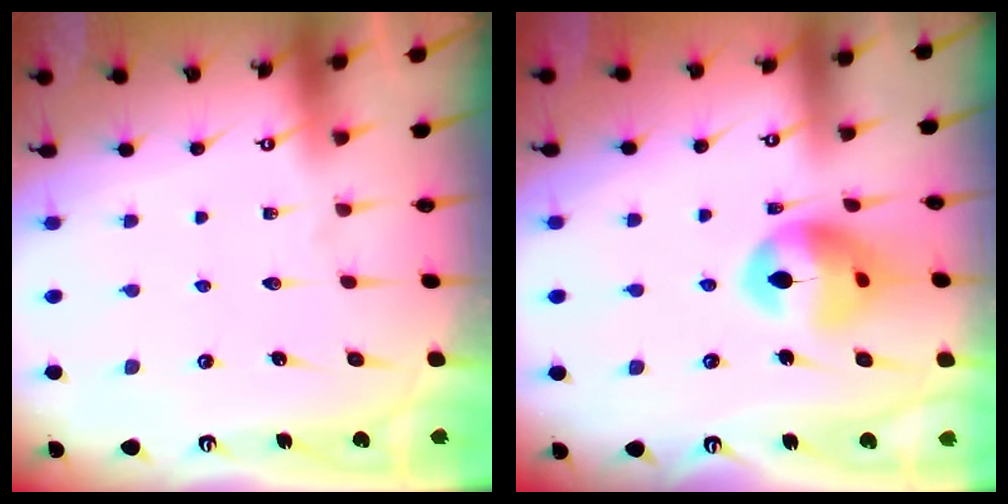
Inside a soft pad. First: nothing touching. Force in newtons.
{"total": 13.8, "press": 13.6, "slide": 2.1}